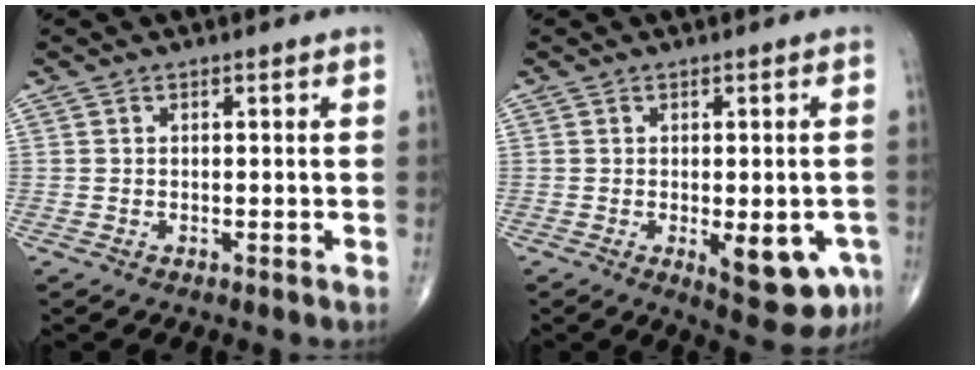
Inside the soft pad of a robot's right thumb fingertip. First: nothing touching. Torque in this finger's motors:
{"motor_torque": [1.04, 1.24, 0.08, -0.20, 0.19]}